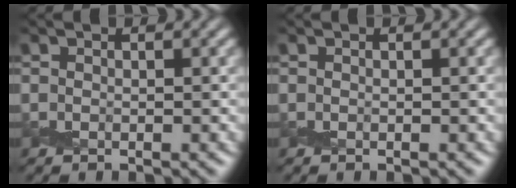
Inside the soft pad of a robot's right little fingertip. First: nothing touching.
{"total": 0.0}